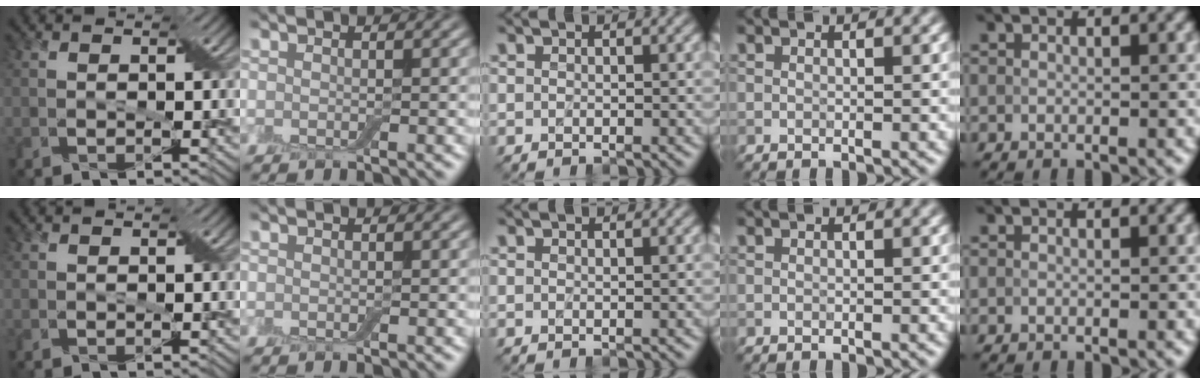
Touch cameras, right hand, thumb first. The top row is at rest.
{}